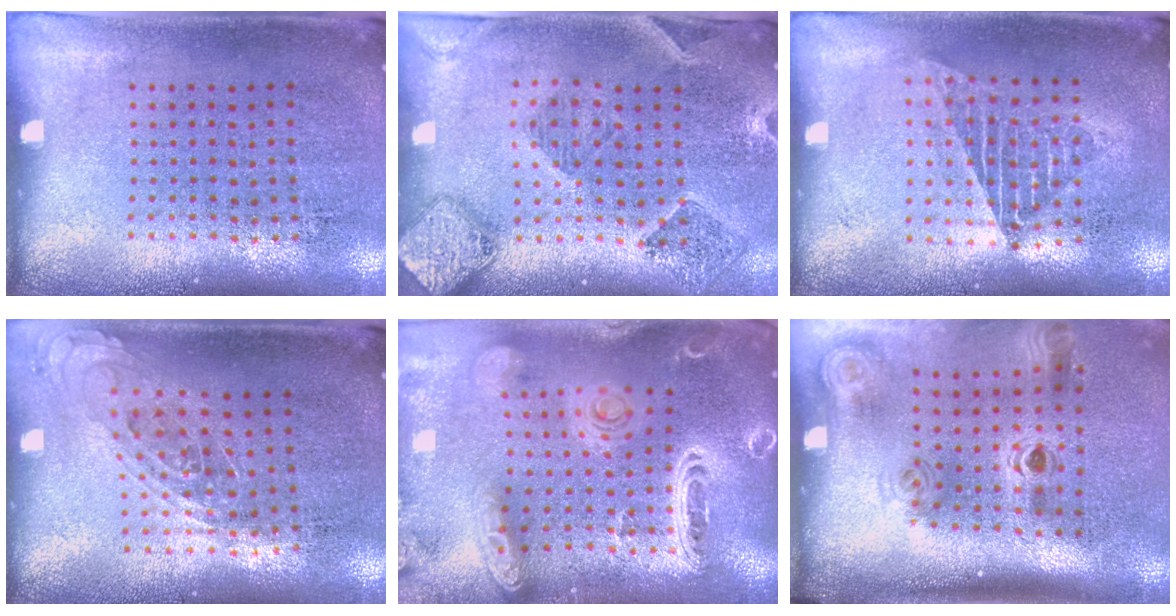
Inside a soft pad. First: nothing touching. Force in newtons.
{"total": 1.6, "press": 1.6, "slide": 0.3}
{"total": 1.3, "press": 1.2, "slide": 0.6}
{"total": 0.8, "press": 0.7, "slide": 0.3}
{"total": 3.5, "press": 2.8, "slide": 2.1}
{"total": 2.1, "press": 1.4, "slide": 1.5}